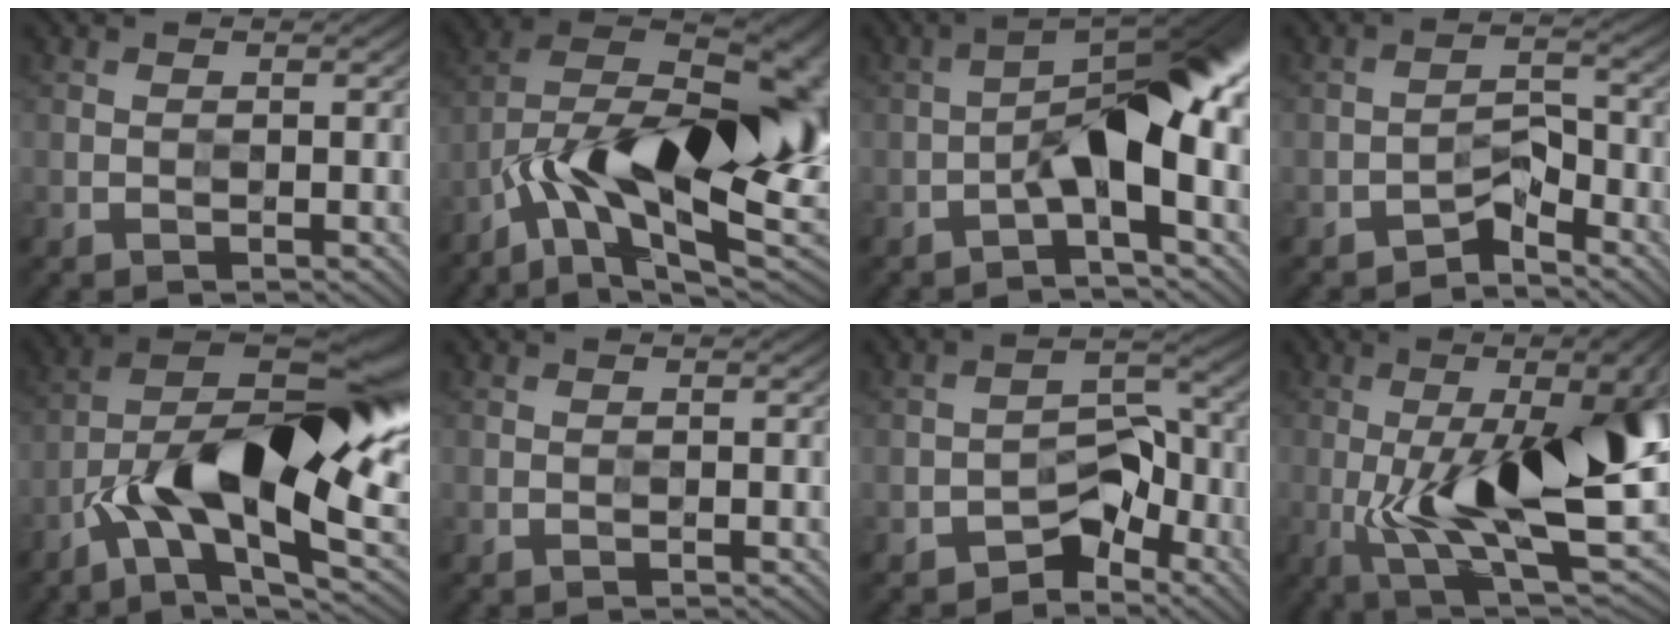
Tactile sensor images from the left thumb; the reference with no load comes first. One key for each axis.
{"total": 20.0, "fx": -5.3, "fy": 9.1, "fz": 17.1, "tx": -0.265, "ty": -0.004, "tz": -0.087}
{"total": 9.1, "fx": -2.0, "fy": 2.7, "fz": 8.5, "tx": -0.134, "ty": 0.026, "tz": -0.041}
{"total": 3.4, "fx": -2.8, "fy": 1.3, "fz": 1.5, "tx": -0.017, "ty": 0.012, "tz": -0.058}
{"total": 17.3, "fx": -4.1, "fy": 7.0, "fz": 15.3, "tx": -0.240, "ty": 0.013, "tz": -0.073}
{"total": 0.0}
{"total": 5.6, "fx": -3.8, "fy": 3.1, "fz": 2.7, "tx": -0.019, "ty": 0.014, "tz": -0.071}
{"total": 18.2, "fx": -0.9, "fy": 5.3, "fz": 17.3, "tx": -0.241, "ty": 0.011, "tz": -0.005}